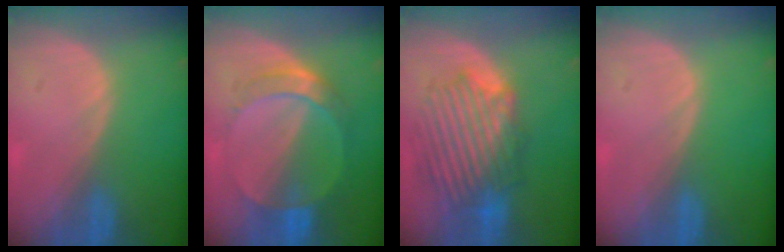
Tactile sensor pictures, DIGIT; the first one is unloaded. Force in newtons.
{"total": 7.1, "press": 6.3, "slide": 3.2}
{"total": 9.1, "press": 9.1, "slide": 0.8}
{"total": 0.0}